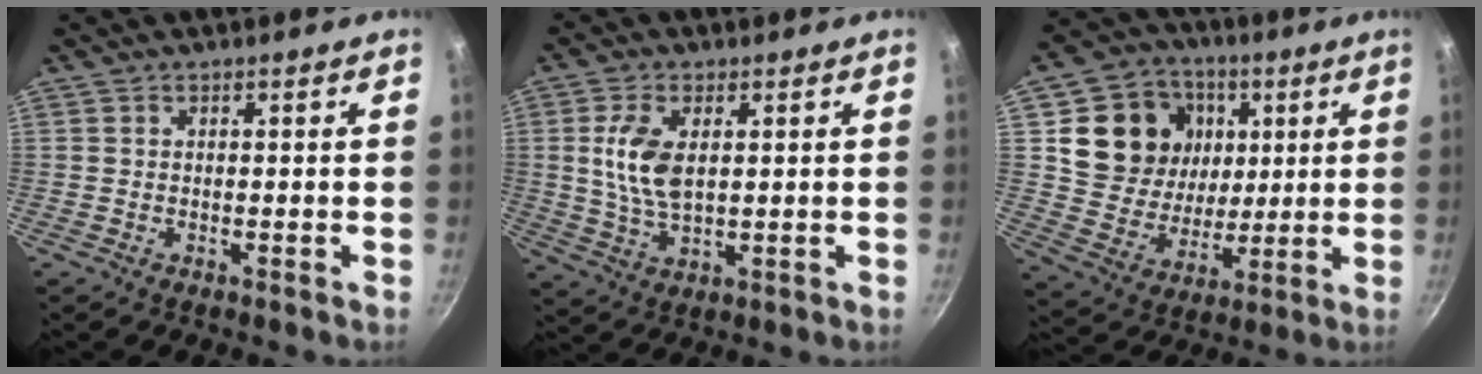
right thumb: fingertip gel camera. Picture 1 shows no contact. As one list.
[{"total": 8.8, "force": [1.7, 4.8, 7.1], "torque": [-0.142, -0.007, 0.037]}, {"total": 16.9, "force": [4.9, 14.3, 7.5], "torque": [-0.109, -0.011, 0.091]}]